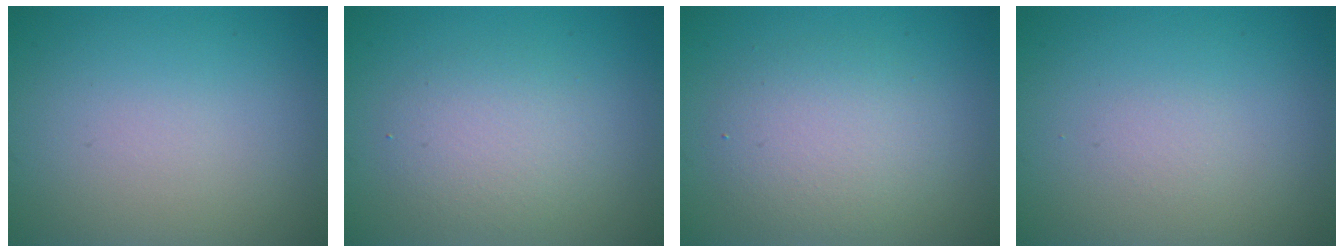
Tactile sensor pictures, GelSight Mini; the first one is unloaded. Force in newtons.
{"total": 2.9, "press": 2.9, "slide": 0.4}
{"total": 3.9, "press": 3.9, "slide": 0.3}
{"total": 0.6, "press": 0.6, "slide": 0.1}